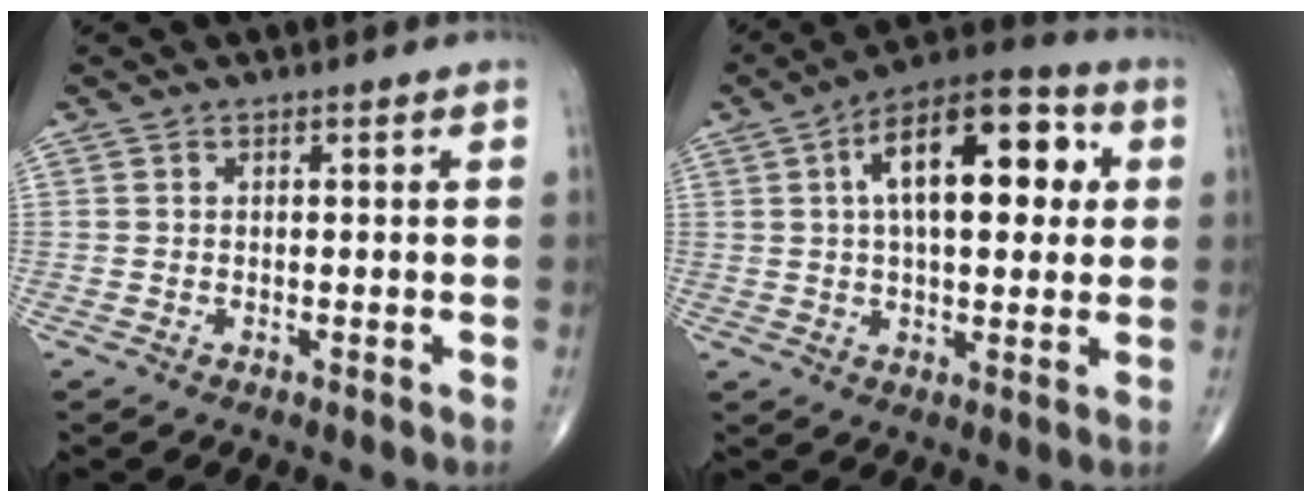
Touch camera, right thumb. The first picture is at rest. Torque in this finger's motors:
{"motor_torque": [1.08, 3.93, 1.89, 0.35, 0.15]}